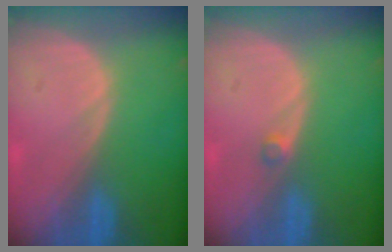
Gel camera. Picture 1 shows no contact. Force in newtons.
{"total": 1.1, "press": 1.0, "slide": 0.6}